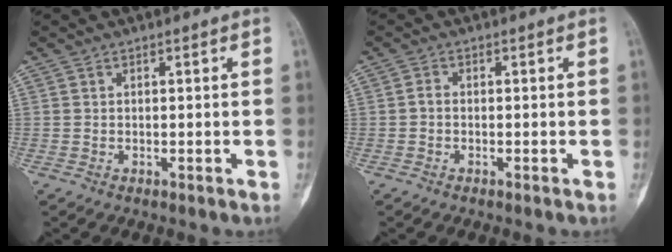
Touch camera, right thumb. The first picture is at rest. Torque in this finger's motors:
{"motor_torque": [0.08, 0.08, 0.60, -0.21, 0.27]}